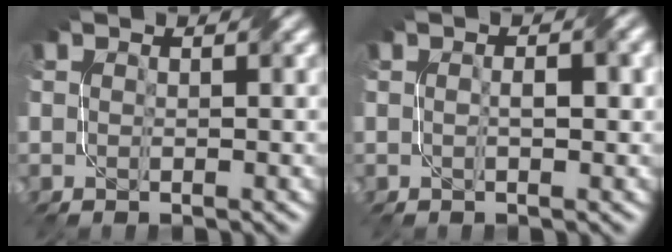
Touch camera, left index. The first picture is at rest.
{"total": 1.8, "force": [0.0, 0.5, 1.8], "torque": [-0.030, 0.003, 0.000]}